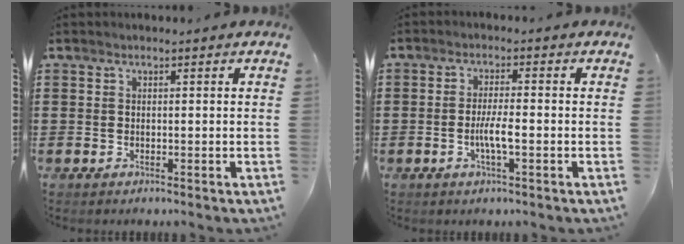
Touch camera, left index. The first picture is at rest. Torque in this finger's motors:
{"motor_torque": [0.35, 0.13, 0.19, 0.07]}